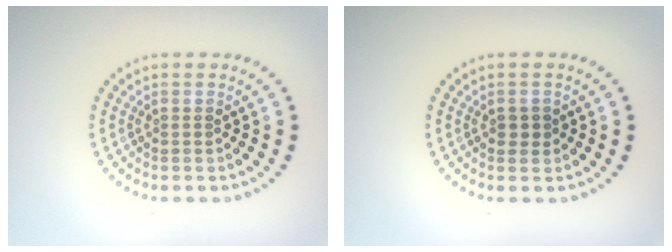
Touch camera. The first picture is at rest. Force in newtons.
{"total": 1.2, "press": 1.2, "slide": 0.2}